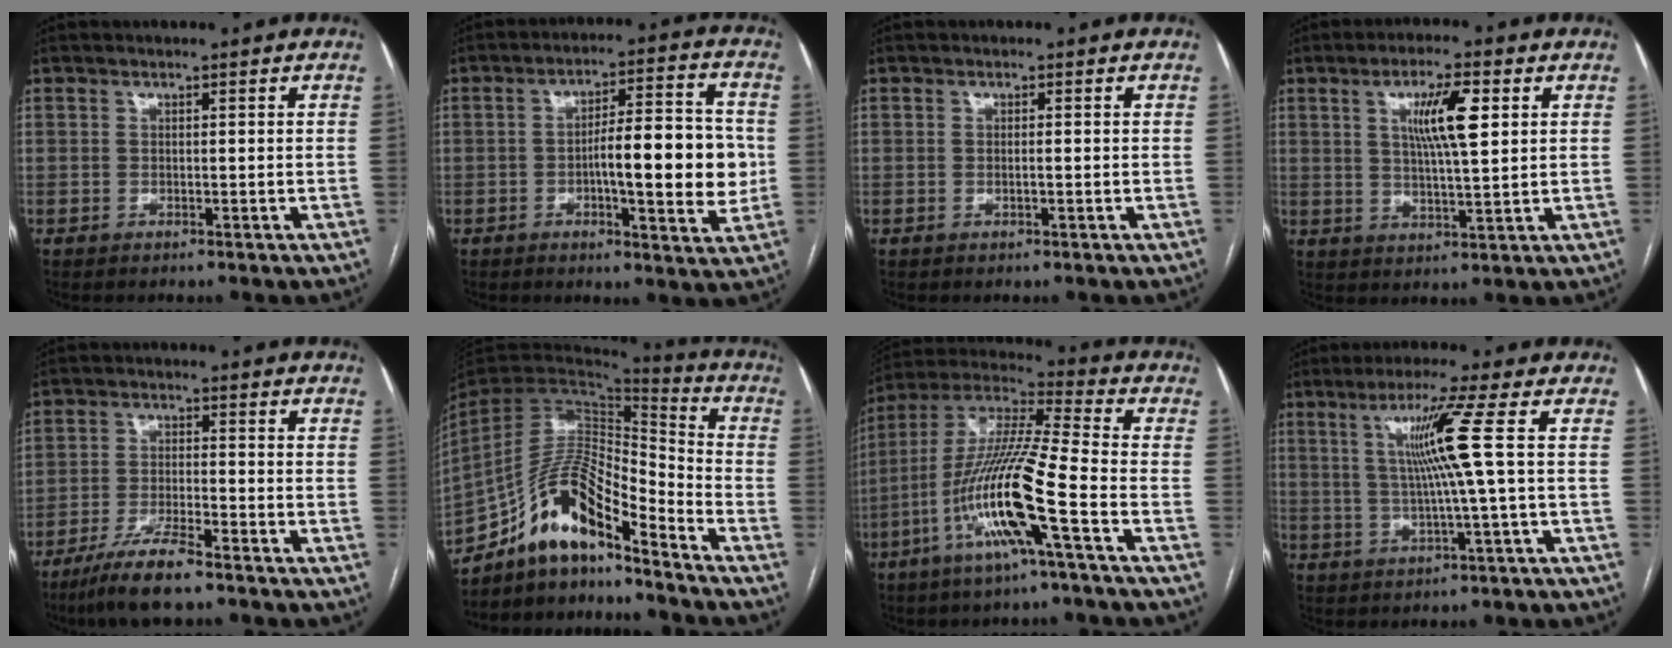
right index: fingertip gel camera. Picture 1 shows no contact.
{"total": 13.1, "force": [-1.3, 3.0, 12.7], "torque": [-0.182, 0.020, -0.016]}
{"total": 0.7, "force": [-0.1, 0.1, 0.7], "torque": [-0.013, 0.000, -0.001]}
{"total": 8.1, "force": [2.6, 1.1, 7.6], "torque": [-0.134, 0.005, 0.046]}
{"total": 8.3, "force": [-6.3, 0.7, 5.4], "torque": [-0.105, -0.020, -0.116]}
{"total": 14.8, "force": [-11.4, 2.8, 8.9], "torque": [-0.164, 0.032, -0.202]}
{"total": 16.6, "force": [-6.2, -0.1, 15.4], "torque": [-0.312, -0.003, -0.125]}
{"total": 8.4, "force": [1.6, -2.2, 7.9], "torque": [-0.141, 0.005, 0.039]}